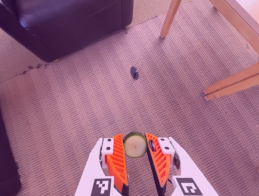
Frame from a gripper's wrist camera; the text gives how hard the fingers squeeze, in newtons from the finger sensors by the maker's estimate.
{"total": 8.6, "left": 8.7, "right": 8.5}